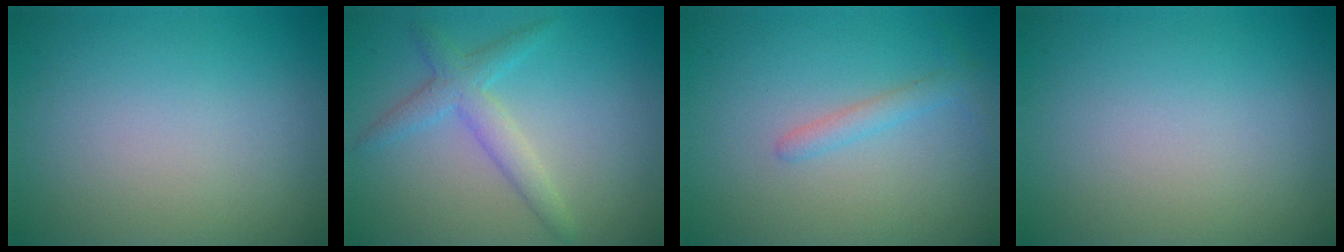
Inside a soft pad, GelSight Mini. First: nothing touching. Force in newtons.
{"total": 2.9, "press": 2.9, "slide": 0.1}
{"total": 1.4, "press": 1.4, "slide": 0.0}
{"total": 0.0}